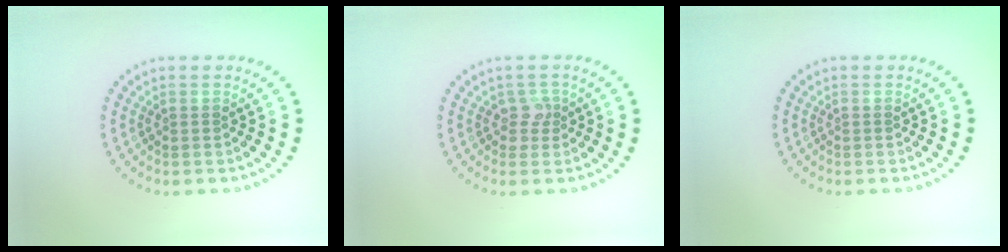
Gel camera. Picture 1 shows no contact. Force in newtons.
{"total": 1.5, "press": 1.2, "slide": 0.9}
{"total": 0.0}